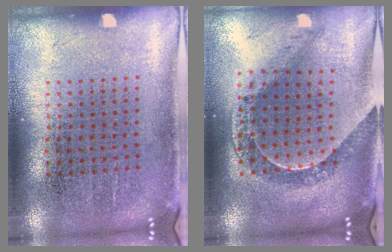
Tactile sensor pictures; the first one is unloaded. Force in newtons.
{"total": 0.7, "press": 0.7, "slide": 0.1}